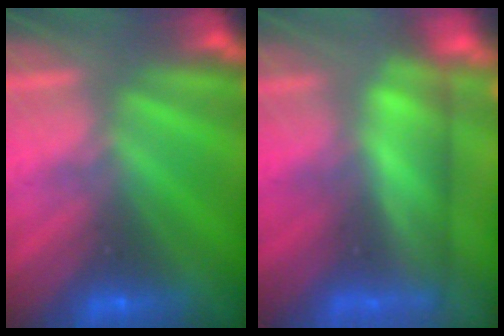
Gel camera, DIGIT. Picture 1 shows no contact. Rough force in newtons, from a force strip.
{"total": 4.4}